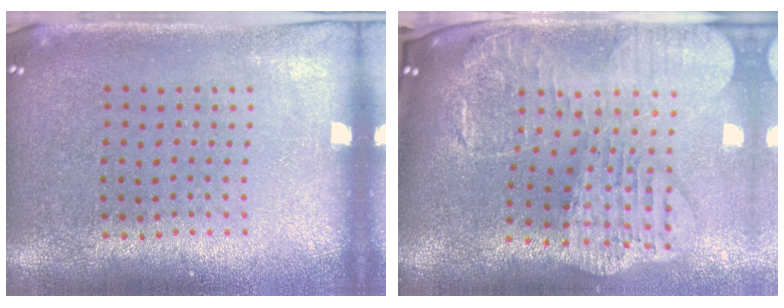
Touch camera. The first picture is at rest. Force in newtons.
{"total": 3.5, "press": 2.8, "slide": 2.1}